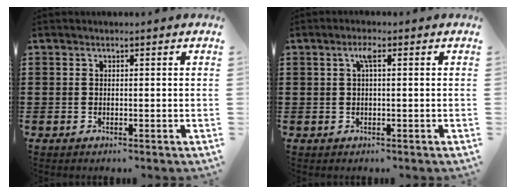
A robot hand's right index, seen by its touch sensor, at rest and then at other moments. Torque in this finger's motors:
{"motor_torque": [0.43, -0.15, 0.11, 0.04]}